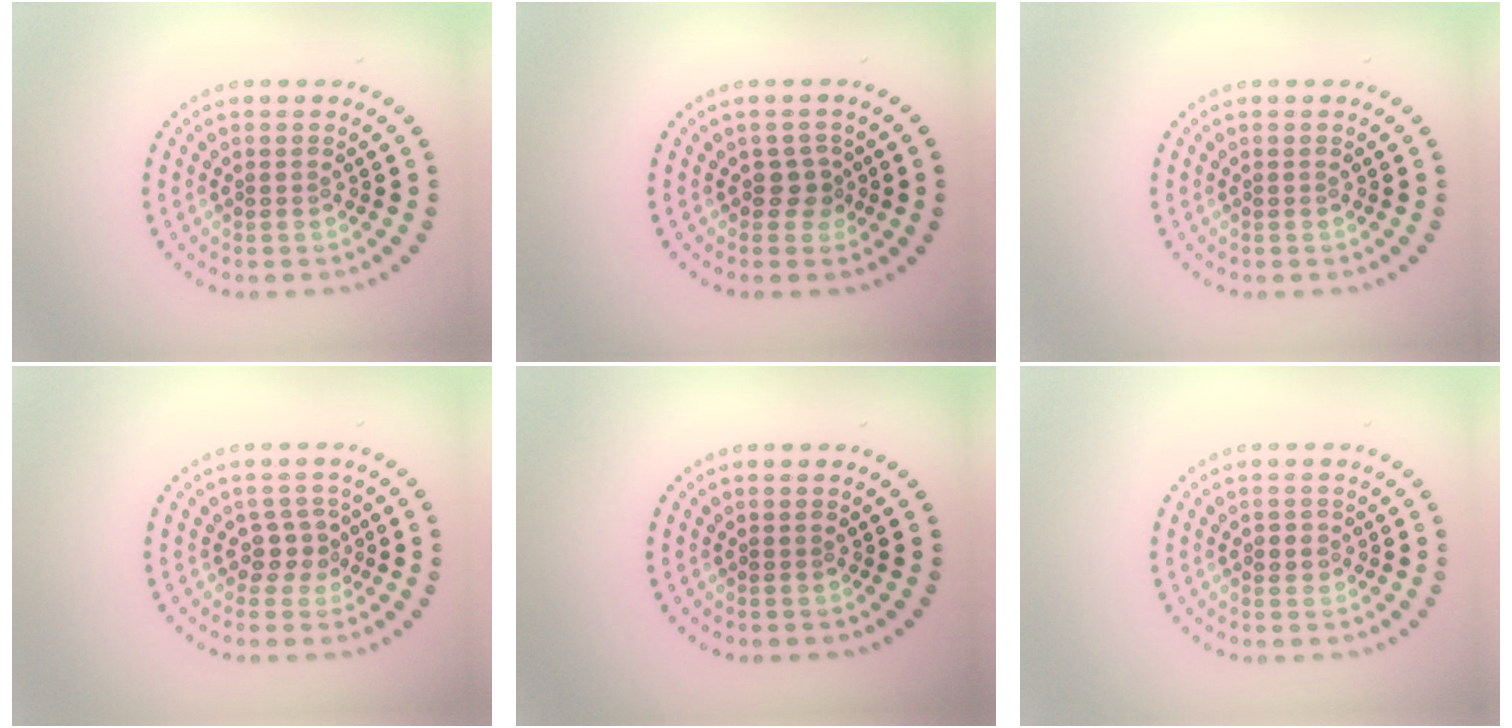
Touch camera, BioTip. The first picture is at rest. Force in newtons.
{"total": 1.6, "press": 1.3, "slide": 0.9}
{"total": 0.0}
{"total": 2.1, "press": 1.5, "slide": 1.4}
{"total": 0.0}
{"total": 1.1, "press": 1.0, "slide": 0.5}